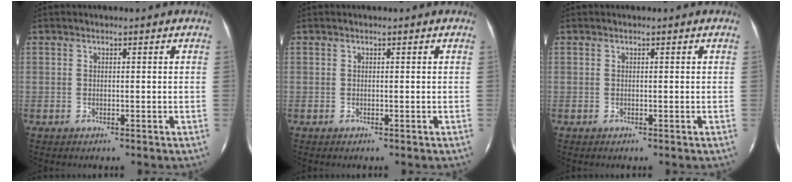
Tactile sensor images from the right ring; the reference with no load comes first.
{"total": 0.0}
{"total": 0.0}